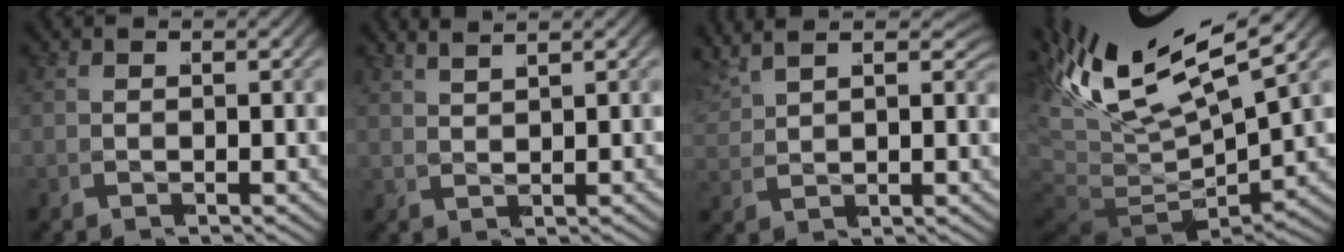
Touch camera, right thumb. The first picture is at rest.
{"total": 1.9, "force": [1.9, -0.4, -0.2], "torque": [0.011, 0.014, 0.036]}
{"total": 2.8, "force": [2.7, 0.6, 0.5], "torque": [-0.008, 0.013, 0.049]}
{"total": 11.8, "force": [0.8, 7.3, 9.3], "torque": [-0.180, -0.022, 0.025]}